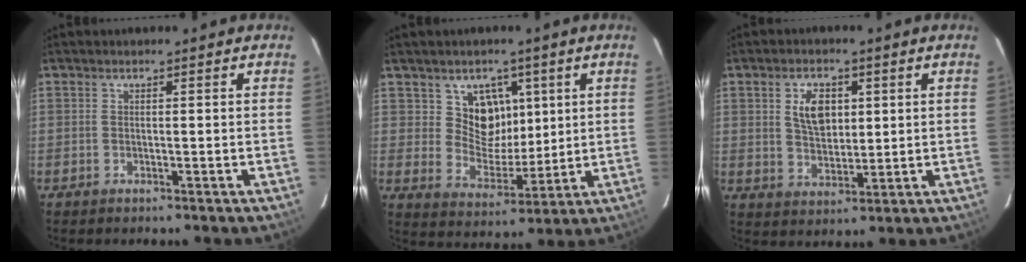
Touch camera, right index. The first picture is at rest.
{"total": 8.3, "force": [3.5, 6.9, 2.8], "torque": [-0.041, -0.009, 0.069]}
{"total": 6.9, "force": [2.0, 4.2, 5.1], "torque": [-0.090, 0.008, 0.043]}